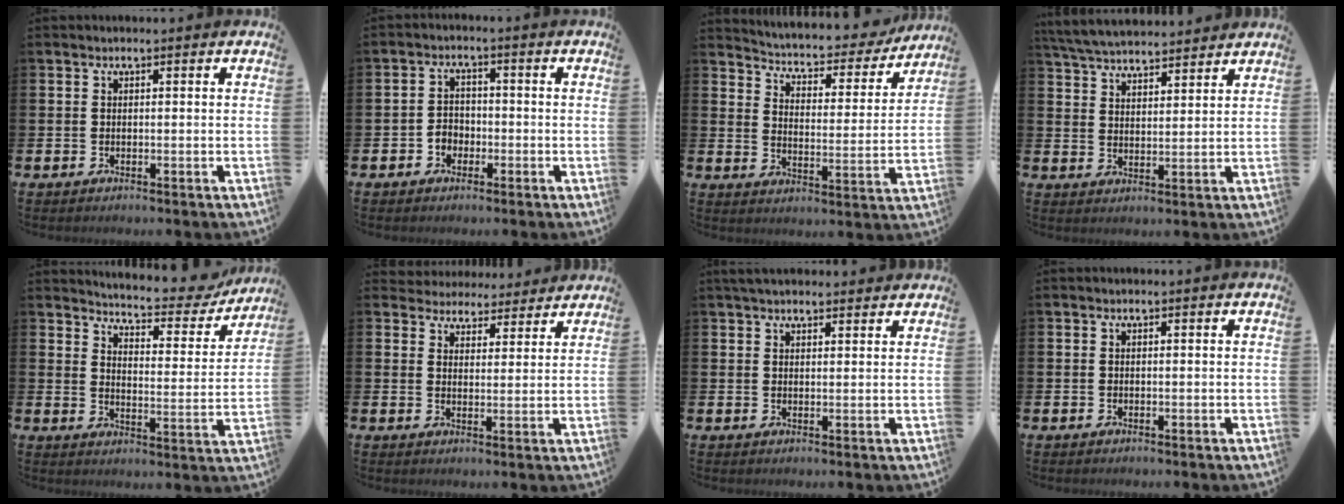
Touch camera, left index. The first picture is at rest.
{"total": 2.6, "force": [-1.3, 2.1, 0.8], "torque": [-0.014, 0.005, -0.031]}
{"total": 4.6, "force": [4.3, 1.3, 0.9], "torque": [-0.044, -0.037, 0.065]}
{"total": 5.6, "force": [5.5, 0.8, 0.7], "torque": [-0.035, -0.027, 0.100]}
{"total": 5.6, "force": [5.4, 0.9, 1.2], "torque": [-0.042, -0.044, 0.087]}
{"total": 3.9, "force": [3.6, 1.3, -0.4], "torque": [-0.005, -0.027, 0.063]}
{"total": 3.0, "force": [2.8, 0.9, 0.7], "torque": [-0.008, -0.008, 0.049]}
{"total": 0.0}